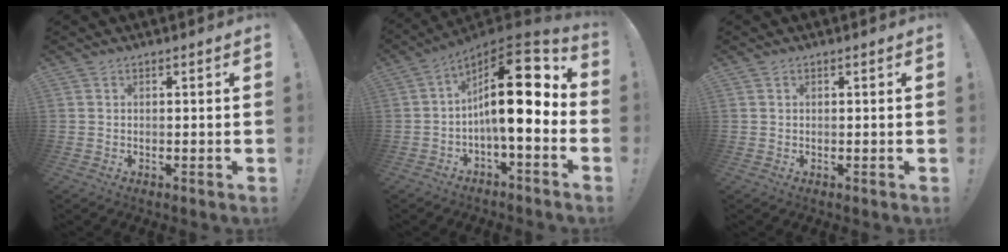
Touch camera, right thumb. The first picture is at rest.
{"total": 18.7, "force": [1.8, 5.9, 17.6], "torque": [-0.279, -0.006, 0.026]}
{"total": 0.0}